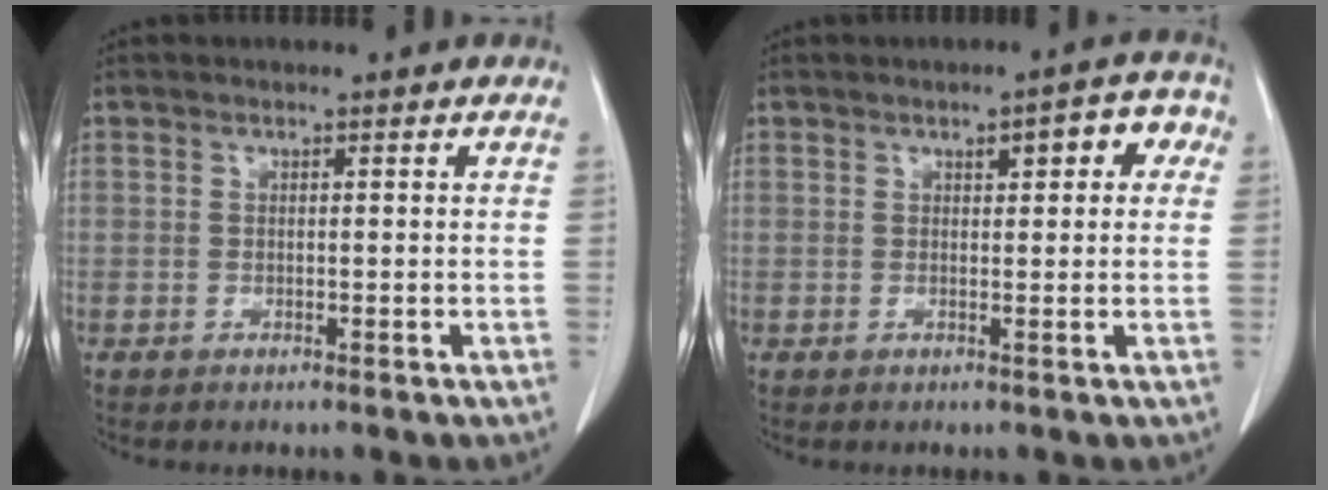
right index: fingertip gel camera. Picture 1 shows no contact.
{"total": 4.7, "force": [1.5, 1.4, 4.2], "torque": [-0.048, 0.021, 0.013]}